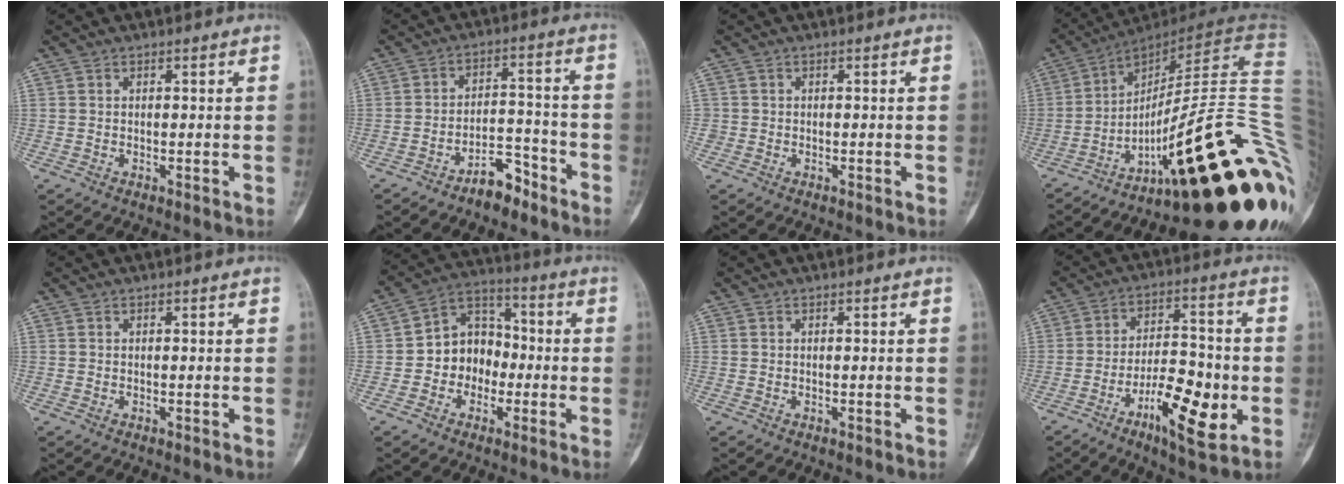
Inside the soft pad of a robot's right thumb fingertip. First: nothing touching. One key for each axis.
{"total": 6.7, "fx": -5.1, "fy": 2.9, "fz": 3.1, "tx": -0.039, "ty": 0.055, "tz": -0.085}
{"total": 0.7, "fx": -0.4, "fy": 0.6, "fz": 0.0, "tx": 0.002, "ty": 0.004, "tz": -0.012}
{"total": 34.4, "fx": -11.3, "fy": 7.2, "fz": 31.6, "tx": -0.361, "ty": 0.068, "tz": -0.169}
{"total": 0.0}
{"total": 10.4, "fx": -1.9, "fy": 8.5, "fz": 5.7, "tx": -0.050, "ty": 0.042, "tz": -0.047}
{"total": 0.0}
{"total": 13.6, "fx": -4.6, "fy": 4.9, "fz": 11.8, "tx": -0.182, "ty": 0.020, "tz": -0.072}